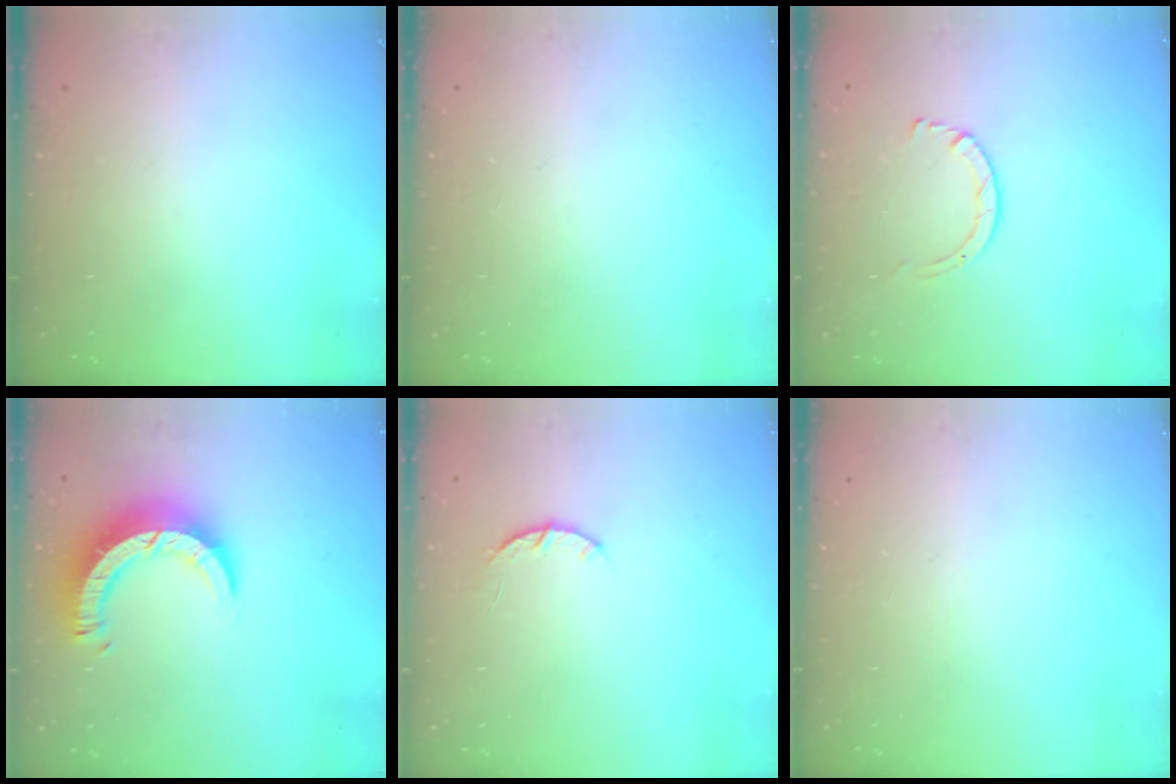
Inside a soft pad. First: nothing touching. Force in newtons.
{"total": 0.0}
{"total": 2.9, "press": 2.9, "slide": 0.2}
{"total": 9.7, "press": 9.6, "slide": 1.0}
{"total": 3.0, "press": 2.9, "slide": 0.5}
{"total": 0.0}